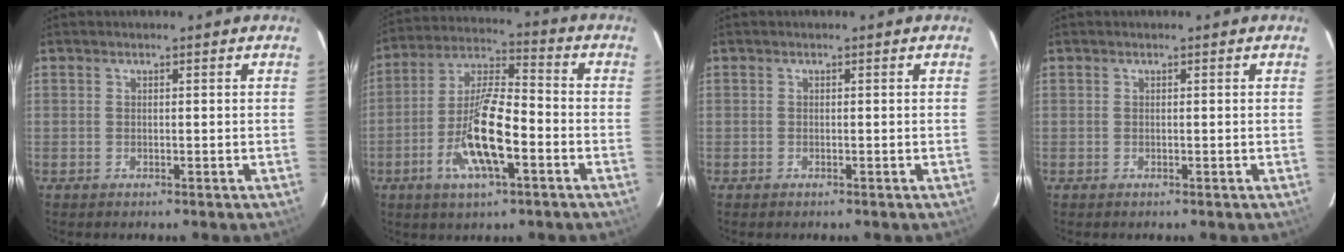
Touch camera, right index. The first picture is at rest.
{"total": 14.2, "force": [-5.2, 3.9, 12.7], "torque": [-0.258, -0.004, -0.099]}
{"total": 0.0}
{"total": 0.0}